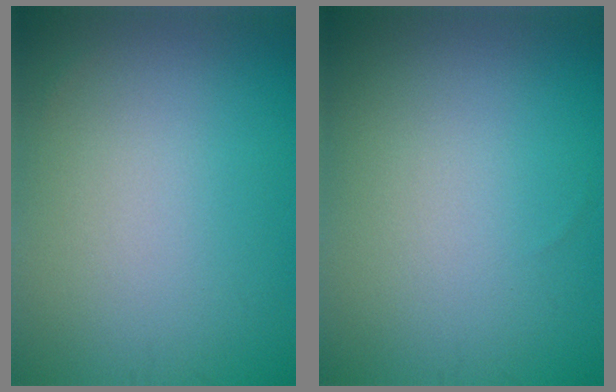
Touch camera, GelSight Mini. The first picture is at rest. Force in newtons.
{"total": 0.0}